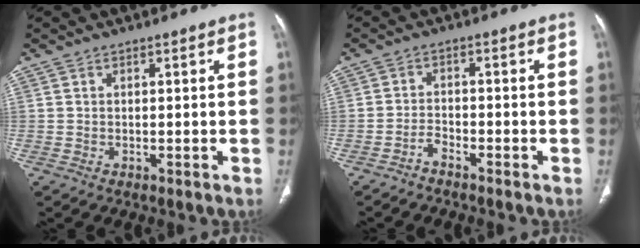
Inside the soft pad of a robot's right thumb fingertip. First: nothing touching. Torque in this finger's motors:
{"motor_torque": [-0.46, 0.19, 0.45, -0.40, -0.01]}